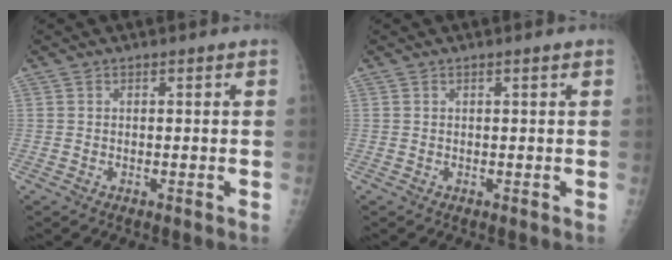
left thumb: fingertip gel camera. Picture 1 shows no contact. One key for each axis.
{"total": 0.7, "fx": 0.3, "fy": -0.1, "fz": 0.6, "tx": -0.013, "ty": 0.000, "tz": 0.006}